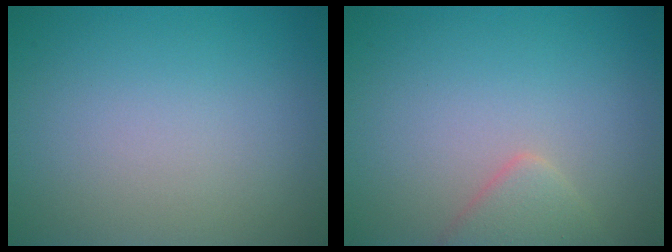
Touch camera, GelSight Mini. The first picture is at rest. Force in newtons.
{"total": 2.0, "press": 2.0, "slide": 0.1}